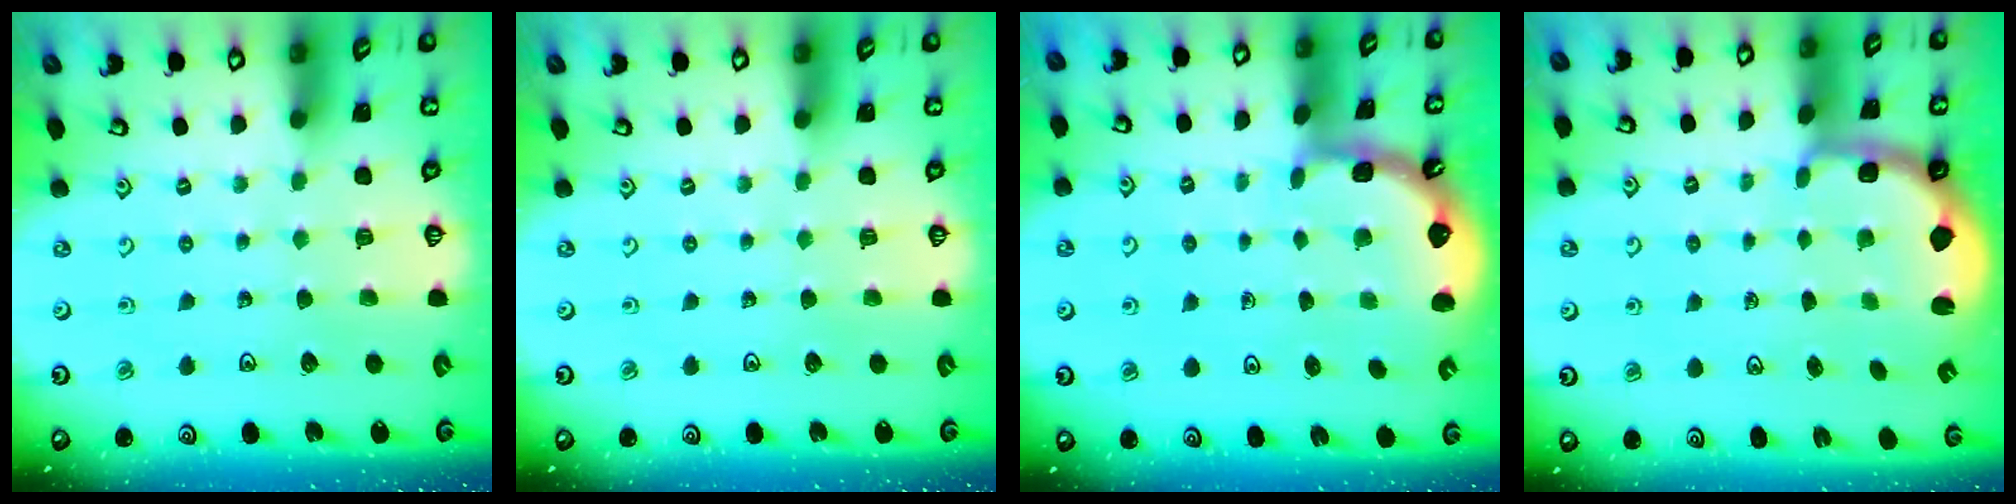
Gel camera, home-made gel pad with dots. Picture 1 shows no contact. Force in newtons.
{"total": 0.0}
{"total": 1.7, "press": 1.7, "slide": 0.2}
{"total": 2.5, "press": 1.5, "slide": 2.0}